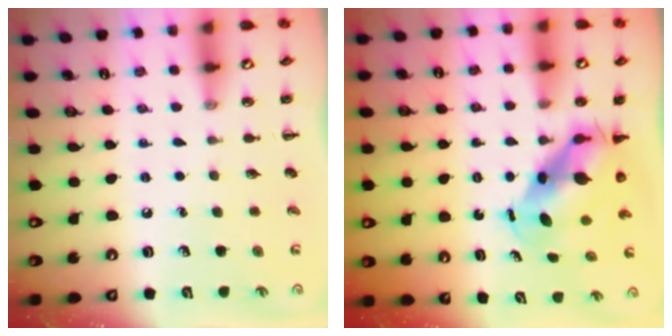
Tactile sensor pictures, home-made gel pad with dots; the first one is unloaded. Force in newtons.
{"total": 6.8, "press": 6.6, "slide": 1.6}